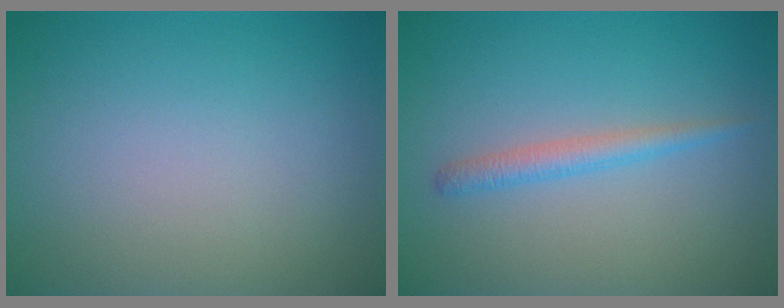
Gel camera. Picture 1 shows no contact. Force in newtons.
{"total": 1.7, "press": 1.7, "slide": 0.0}